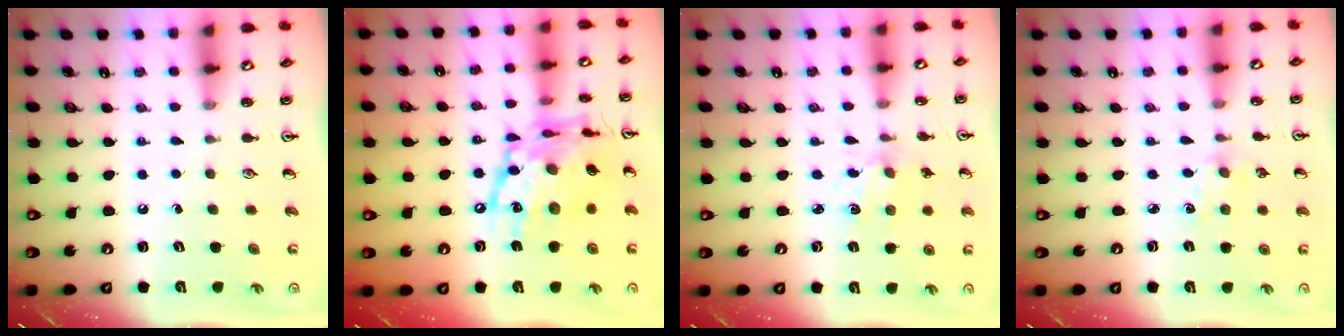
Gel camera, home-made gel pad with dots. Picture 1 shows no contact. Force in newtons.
{"total": 19.7, "press": 19.6, "slide": 1.6}
{"total": 2.4, "press": 2.3, "slide": 0.4}
{"total": 2.6, "press": 2.5, "slide": 0.4}